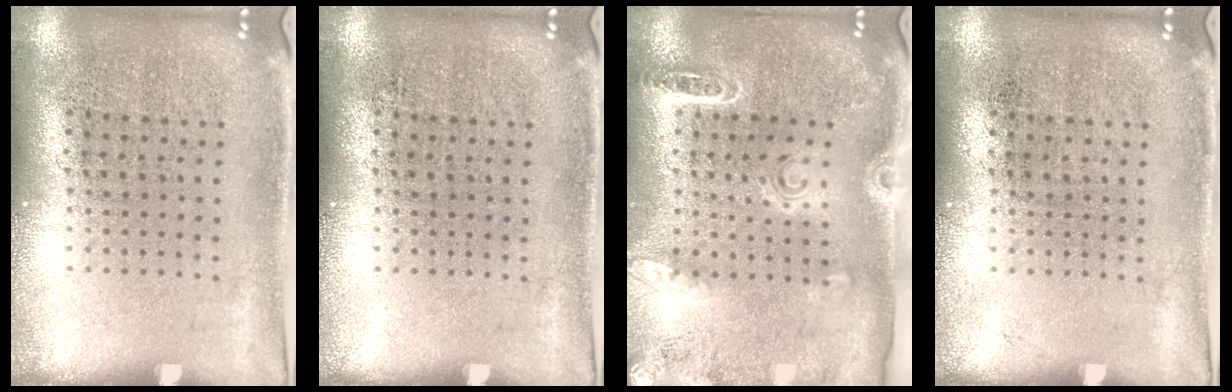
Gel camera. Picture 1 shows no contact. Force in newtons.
{"total": 0.0}
{"total": 1.7, "press": 1.7, "slide": 0.1}
{"total": 0.0}